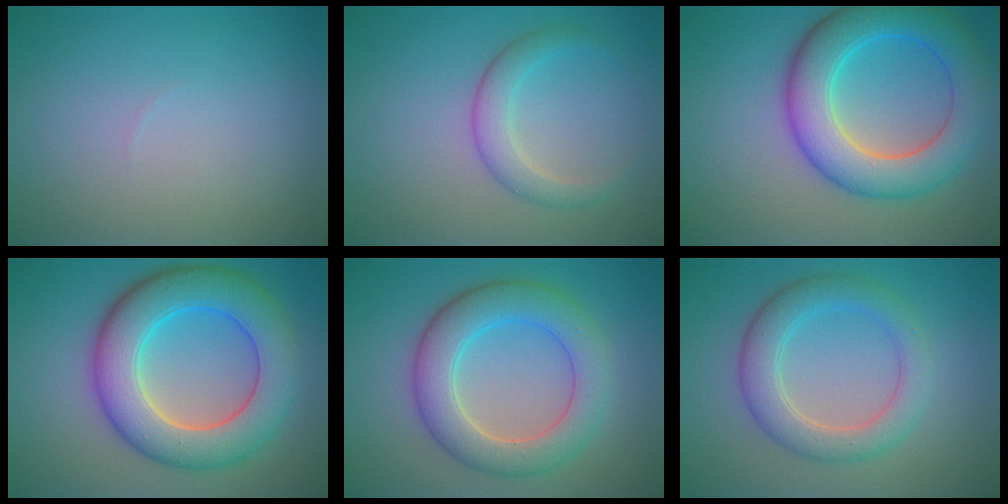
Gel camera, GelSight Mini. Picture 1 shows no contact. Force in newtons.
{"total": 2.7, "press": 2.7, "slide": 0.1}
{"total": 8.5, "press": 8.5, "slide": 0.4}
{"total": 9.5, "press": 9.5, "slide": 0.6}
{"total": 6.5, "press": 6.5, "slide": 0.3}
{"total": 4.6, "press": 4.6, "slide": 0.3}